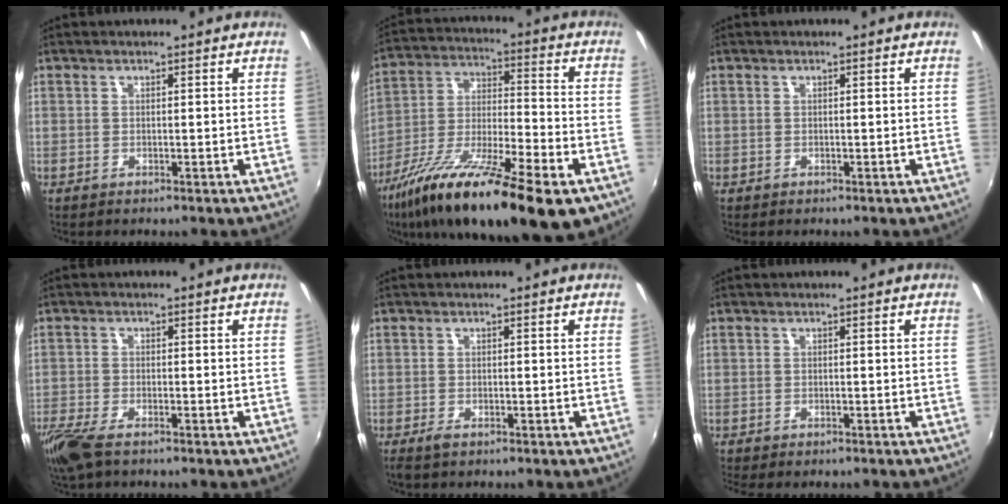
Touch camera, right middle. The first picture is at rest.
{"total": 24.4, "force": [-14.2, 6.0, 18.9], "torque": [-0.326, -0.041, -0.241]}
{"total": 0.0}
{"total": 7.2, "force": [-5.1, 2.1, 4.6], "torque": [-0.119, -0.029, -0.102]}
{"total": 1.5, "force": [-1.1, 0.6, 0.9], "torque": [-0.020, -0.006, -0.020]}
{"total": 2.0, "force": [-1.7, 0.6, 1.0], "torque": [-0.020, -0.014, -0.023]}